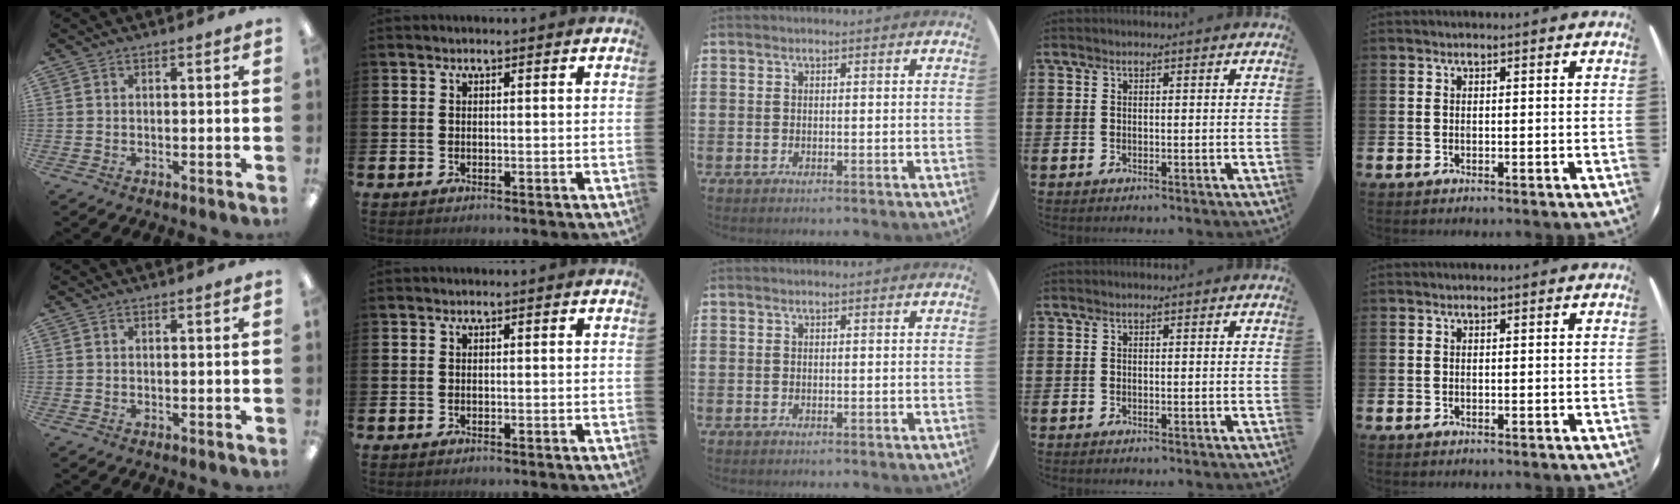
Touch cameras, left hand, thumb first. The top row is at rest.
{}